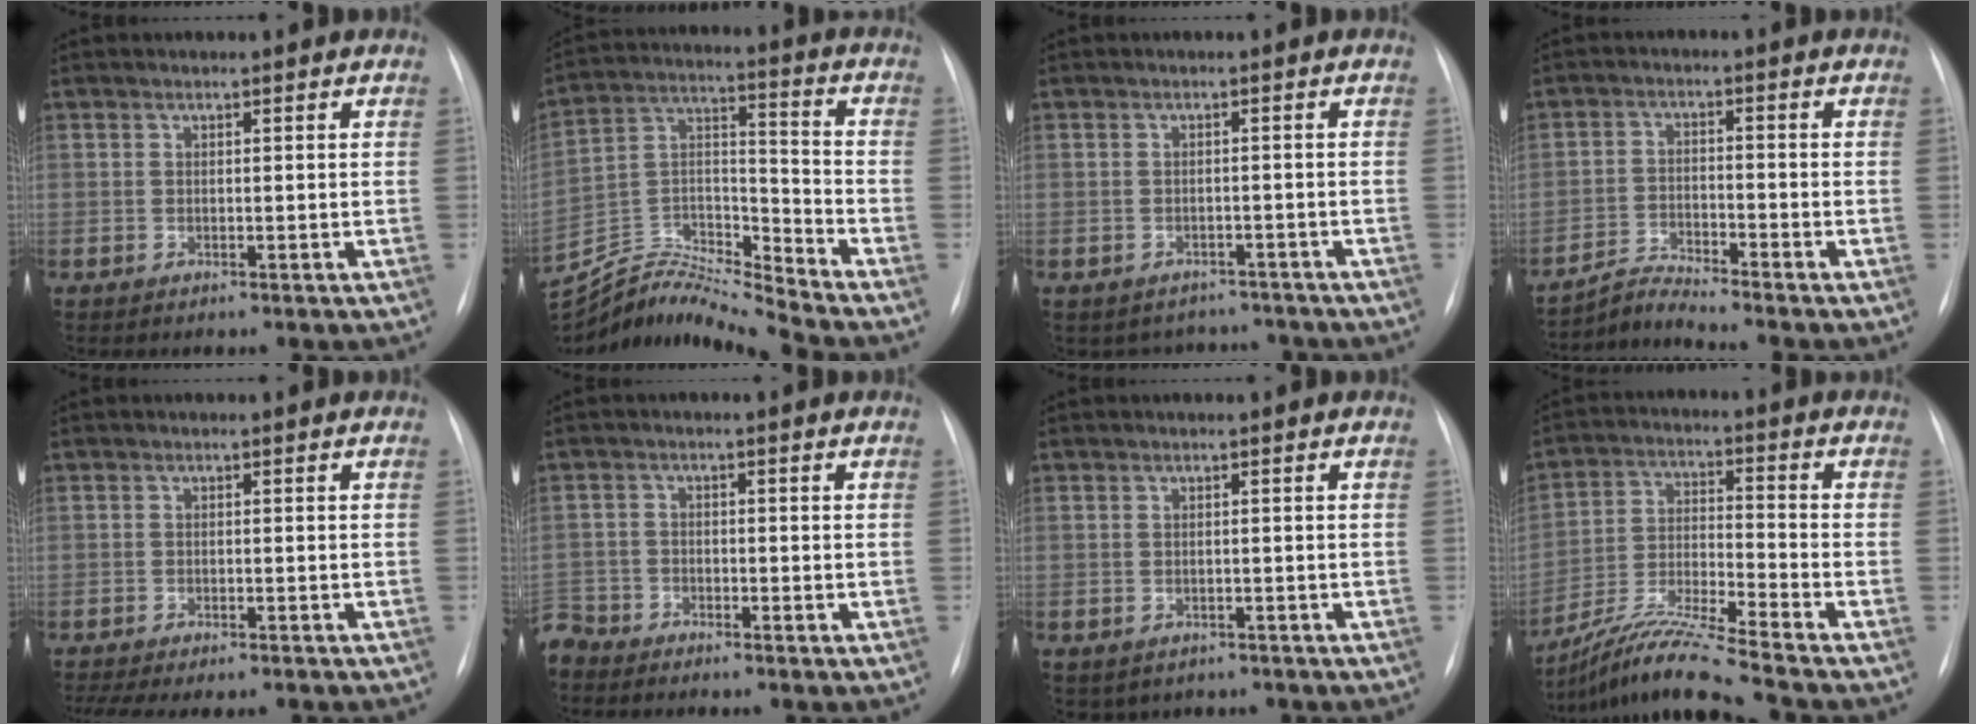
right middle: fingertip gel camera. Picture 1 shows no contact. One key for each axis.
{"total": 15.5, "fx": -15.2, "fy": -1.5, "fz": 2.3, "tx": -0.043, "ty": 0.033, "tz": -0.285}
{"total": 5.4, "fx": -4.8, "fy": 2.6, "fz": -0.3, "tx": 0.013, "ty": 0.019, "tz": -0.054}
{"total": 4.6, "fx": -4.3, "fy": -1.6, "fz": -0.5, "tx": -0.006, "ty": -0.019, "tz": -0.078}
{"total": 10.2, "fx": -8.9, "fy": 1.9, "fz": 4.5, "tx": -0.065, "ty": -0.002, "tz": -0.118}
{"total": 4.8, "fx": -4.5, "fy": 1.5, "fz": -0.2, "tx": 0.008, "ty": -0.009, "tz": -0.091}
{"total": 4.6, "fx": -3.5, "fy": 2.8, "fz": 0.7, "tx": -0.002, "ty": 0.013, "tz": -0.039}
{"total": 12.9, "fx": -11.3, "fy": -1.9, "fz": 5.9, "tx": -0.116, "ty": -0.015, "tz": -0.209}